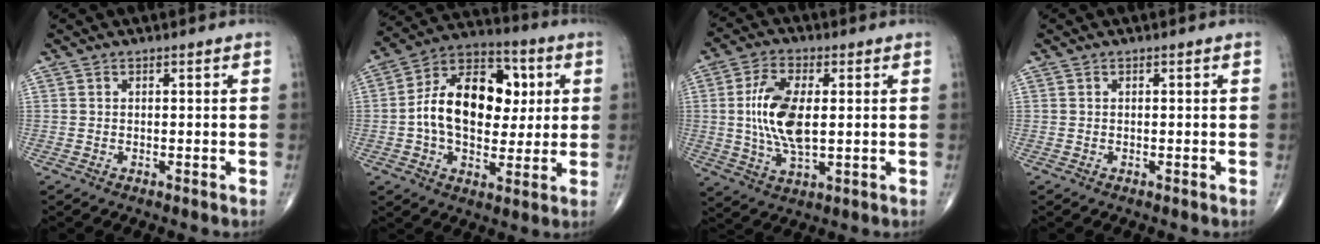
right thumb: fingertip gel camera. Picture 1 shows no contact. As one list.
[{"total": 18.7, "force": [1.7, 12.1, 14.1], "torque": [-0.194, 0.022, 0.021]}, {"total": 11.8, "force": [0.9, 5.6, 10.4], "torque": [-0.209, -0.007, 0.019]}, {"total": 0.0}]